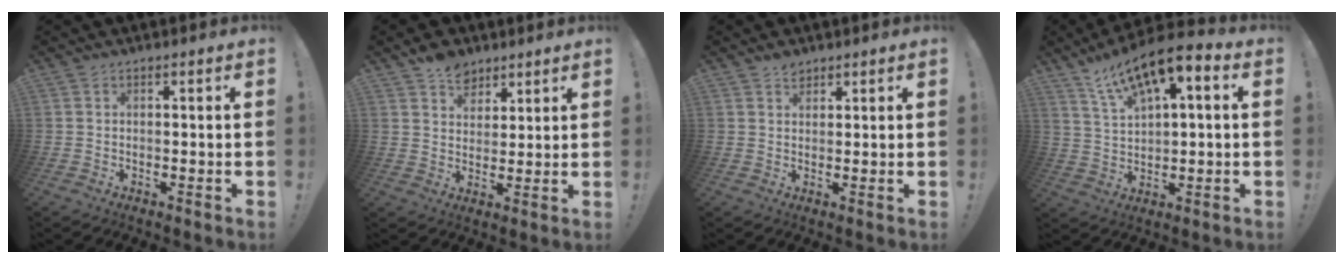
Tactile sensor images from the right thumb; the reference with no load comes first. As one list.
[{"total": 8.0, "force": [5.6, 5.2, 2.3], "torque": [-0.031, -0.032, 0.107]}, {"total": 2.3, "force": [1.9, 1.2, 0.6], "torque": [0.007, -0.013, 0.033]}, {"total": 11.2, "force": [6.5, 3.8, 8.3], "torque": [-0.137, -0.040, 0.113]}]